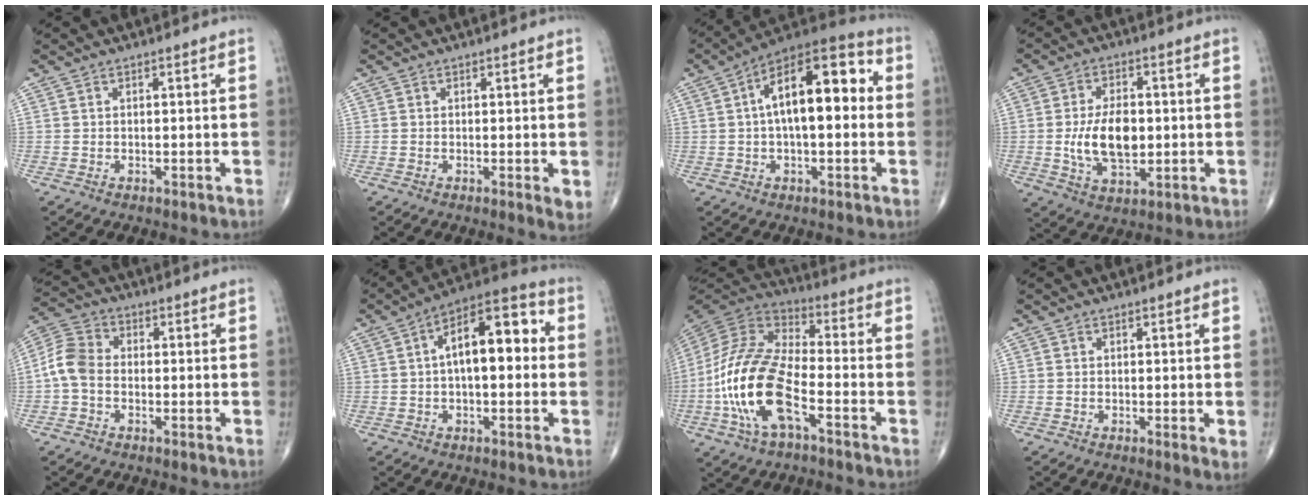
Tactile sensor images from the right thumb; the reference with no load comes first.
{"total": 2.2, "force": [-0.2, 0.4, 2.1], "torque": [-0.030, -0.008, -0.006]}
{"total": 16.9, "force": [2.1, 7.7, 14.9], "torque": [-0.215, 0.043, 0.022]}
{"total": 11.0, "force": [-0.6, 6.1, 9.1], "torque": [-0.150, -0.001, -0.004]}
{"total": 6.6, "force": [-1.0, 4.8, 4.4], "torque": [-0.085, 0.020, -0.033]}
{"total": 13.9, "force": [1.5, 6.5, 12.2], "torque": [-0.169, 0.040, 0.011]}
{"total": 18.4, "force": [-6.2, 7.9, 15.4], "torque": [-0.322, 0.035, -0.121]}
{"total": 1.9, "force": [0.0, 0.3, 1.9], "torque": [-0.030, -0.007, -0.005]}